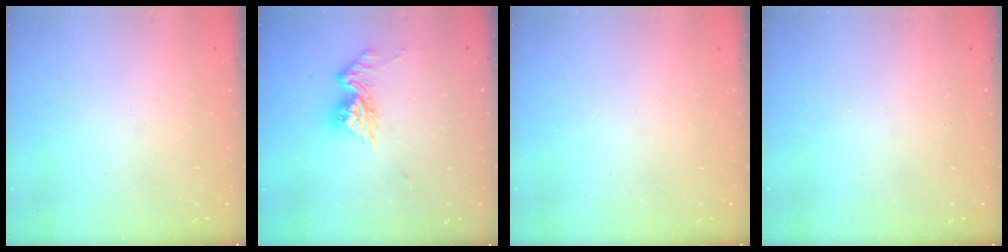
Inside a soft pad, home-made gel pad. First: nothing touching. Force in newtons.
{"total": 10.3, "press": 10.3, "slide": 1.0}
{"total": 0.0}
{"total": 1.7, "press": 1.7, "slide": 0.2}